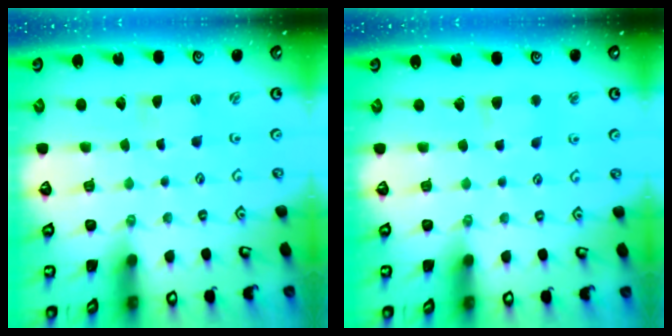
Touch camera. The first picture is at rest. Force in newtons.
{"total": 3.5, "press": 3.5, "slide": 0.4}